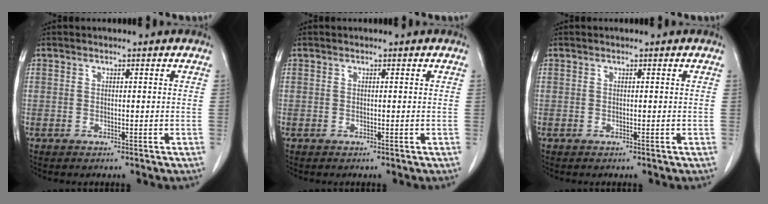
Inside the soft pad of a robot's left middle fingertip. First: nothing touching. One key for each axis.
{"total": 0.0}
{"total": 0.0}